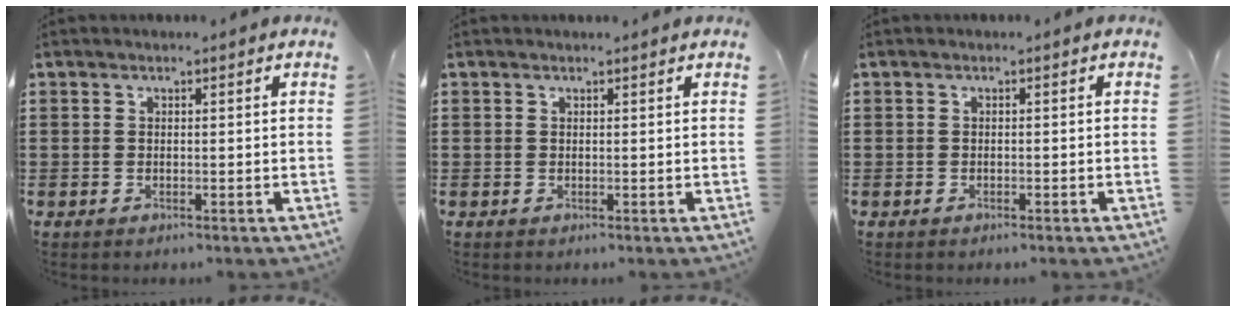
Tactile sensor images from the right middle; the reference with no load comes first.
{"total": 0.0}
{"total": 0.9, "force": [-0.9, 0.3, 0.2], "torque": [-0.007, 0.000, -0.017]}